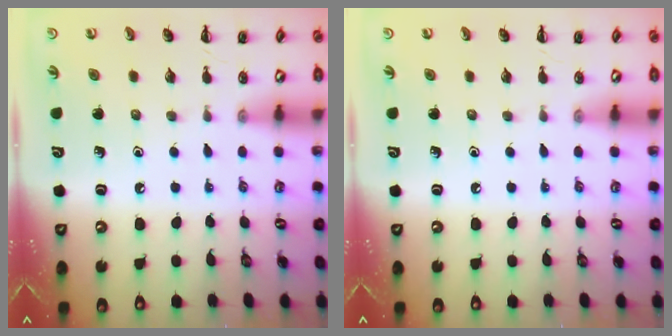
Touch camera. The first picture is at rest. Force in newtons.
{"total": 0.0}